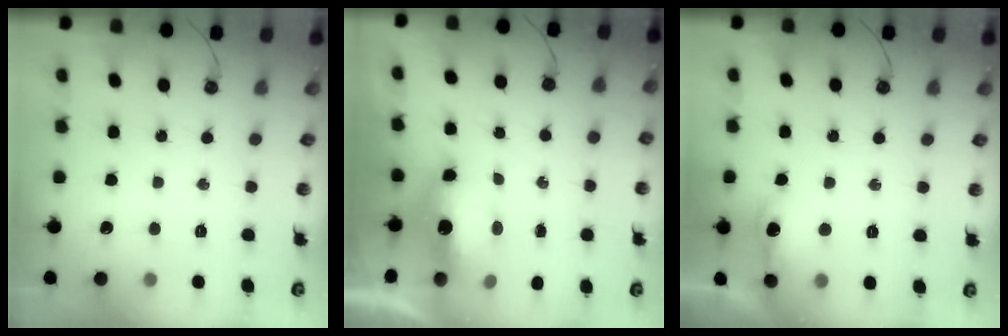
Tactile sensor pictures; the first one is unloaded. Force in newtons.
{"total": 7.9, "press": 7.9, "slide": 0.8}
{"total": 9.6, "press": 9.6, "slide": 0.9}